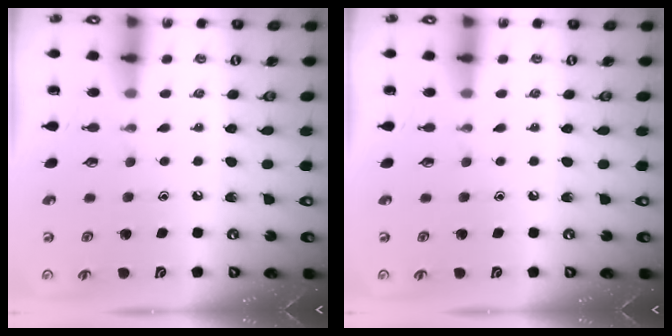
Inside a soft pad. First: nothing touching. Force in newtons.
{"total": 0.0}